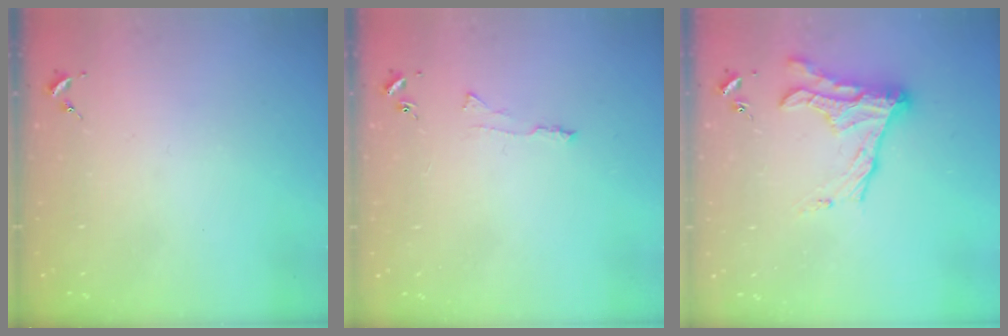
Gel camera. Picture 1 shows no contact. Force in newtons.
{"total": 4.1, "press": 4.1, "slide": 0.5}
{"total": 16.1, "press": 16.0, "slide": 0.9}